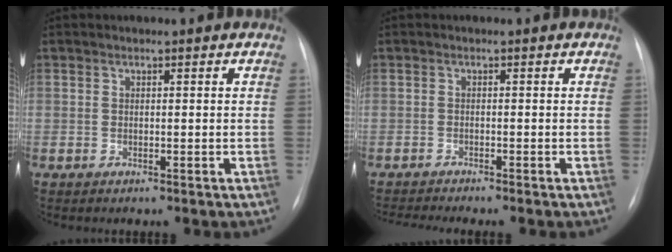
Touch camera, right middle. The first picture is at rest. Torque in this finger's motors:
{"motor_torque": [0.56, -0.59, 0.13, 0.03]}